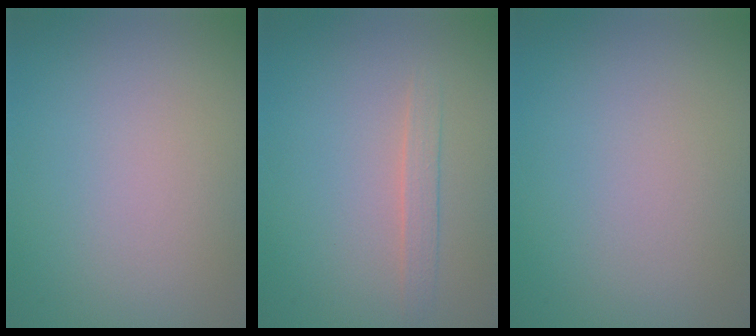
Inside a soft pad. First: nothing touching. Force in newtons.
{"total": 1.3, "press": 1.3, "slide": 0.1}
{"total": 0.0}